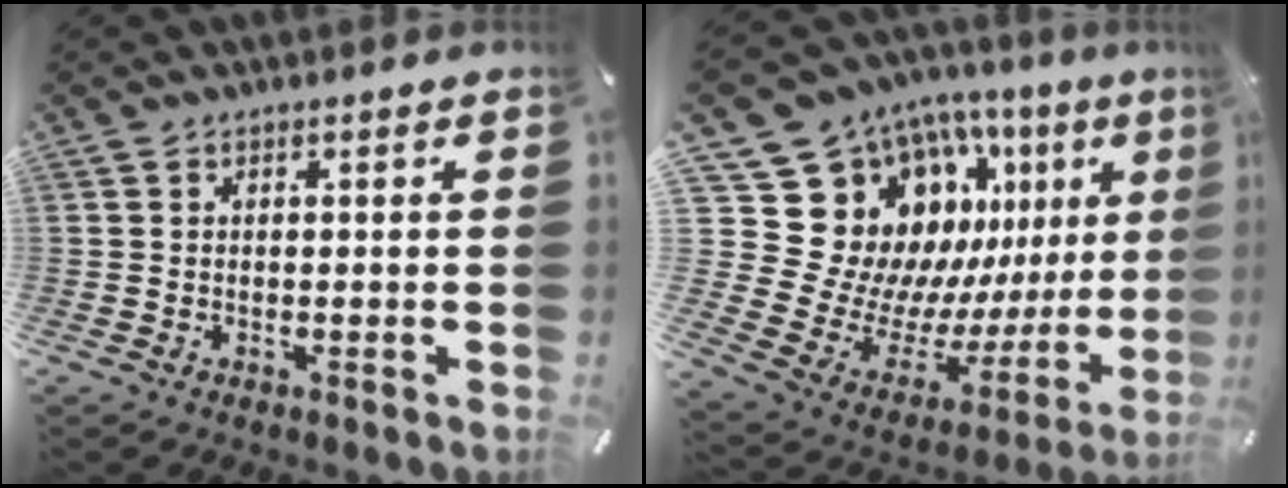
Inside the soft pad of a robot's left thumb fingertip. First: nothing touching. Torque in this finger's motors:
{"motor_torque": [1.24, 0.50, 0.66, 0.02, 0.11]}